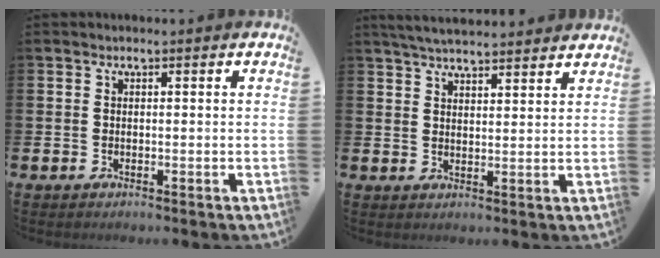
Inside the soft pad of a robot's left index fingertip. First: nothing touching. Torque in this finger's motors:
{"motor_torque": [1.04, -1.10, 0.18, 0.05]}